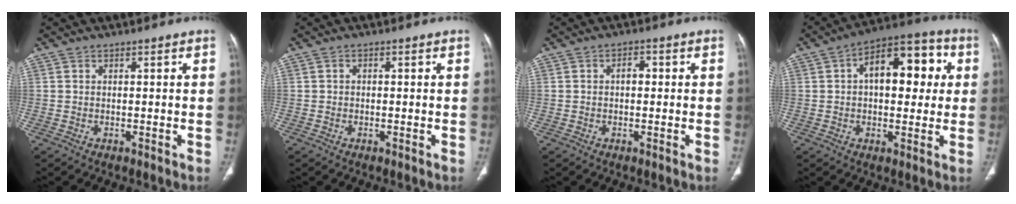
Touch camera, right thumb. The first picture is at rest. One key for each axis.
{"total": 0.6, "fx": 0.0, "fy": 0.5, "fz": 0.3, "tx": -0.003, "ty": 0.002, "tz": -0.003}
{"total": 2.3, "fx": 0.1, "fy": 1.4, "fz": 1.8, "tx": -0.026, "ty": 0.011, "tz": 0.000}
{"total": 15.6, "fx": 3.0, "fy": 8.6, "fz": 12.7, "tx": -0.145, "ty": 0.028, "tz": 0.039}